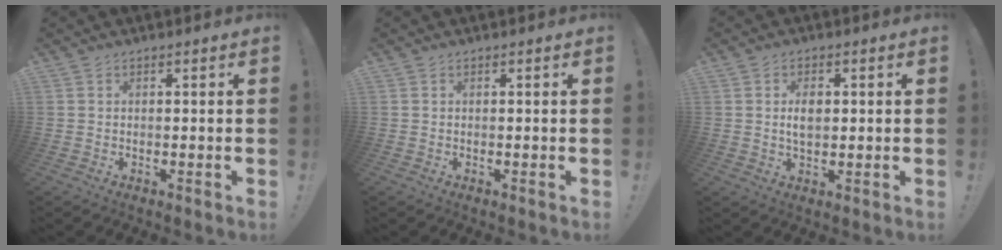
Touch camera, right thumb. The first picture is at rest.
{"total": 0.0}
{"total": 4.5, "force": [0.6, 2.6, 3.6], "torque": [-0.053, 0.001, 0.006]}